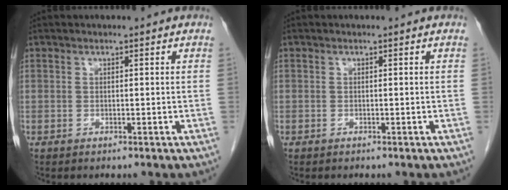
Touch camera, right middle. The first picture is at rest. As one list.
[{"total": 0.0}]